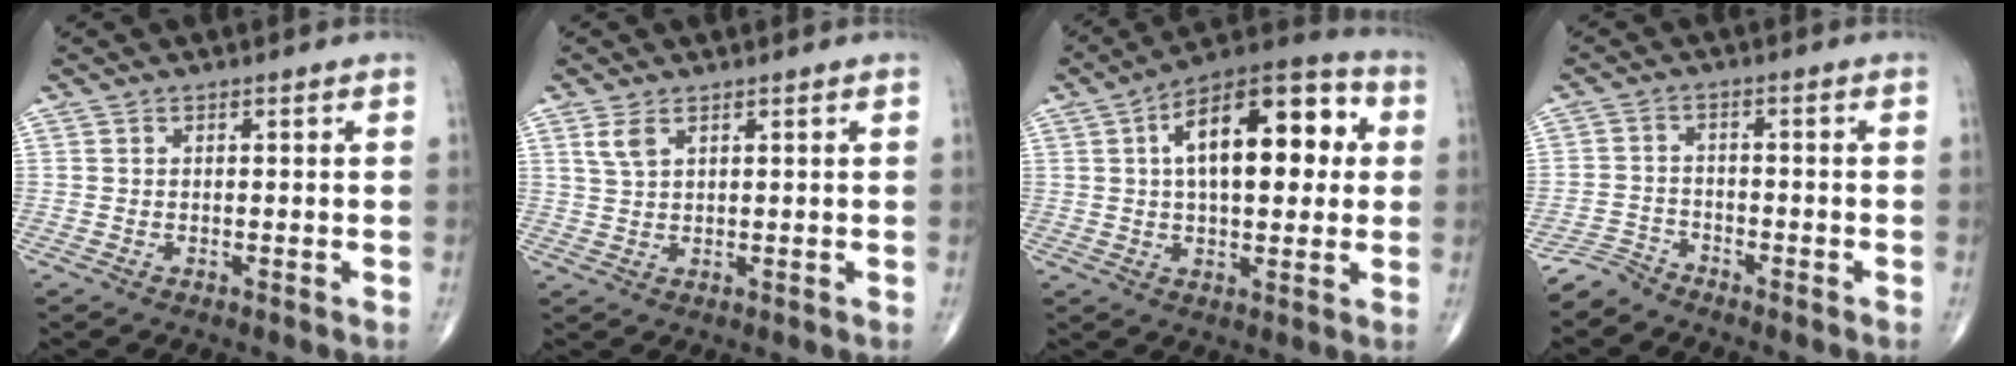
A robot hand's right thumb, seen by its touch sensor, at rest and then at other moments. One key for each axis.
{"total": 2.8, "fx": 1.6, "fy": 1.3, "fz": 2.0, "tx": -0.043, "ty": 0.002, "tz": 0.040}
{"total": 19.8, "fx": 4.1, "fy": 9.5, "fz": 16.8, "tx": -0.229, "ty": 0.025, "tz": 0.052}
{"total": 3.5, "fx": -3.4, "fy": 1.0, "fz": -0.4, "tx": 0.008, "ty": 0.007, "tz": -0.072}